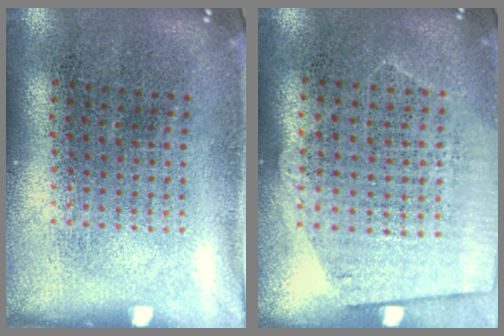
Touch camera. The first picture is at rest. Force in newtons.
{"total": 1.2, "press": 1.0, "slide": 0.6}